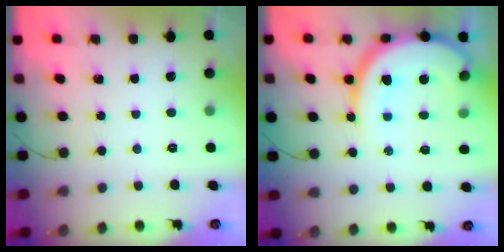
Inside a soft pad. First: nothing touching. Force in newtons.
{"total": 15.3, "press": 15.2, "slide": 1.2}